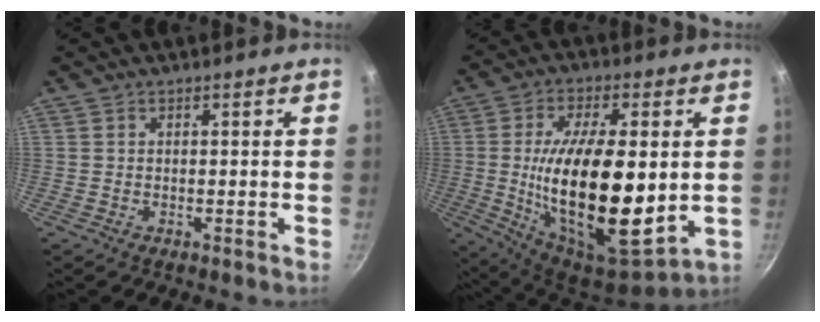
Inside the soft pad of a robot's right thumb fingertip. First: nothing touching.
{"total": 24.3, "force": [-0.1, 9.9, 22.2], "torque": [-0.380, -0.019, 0.007]}